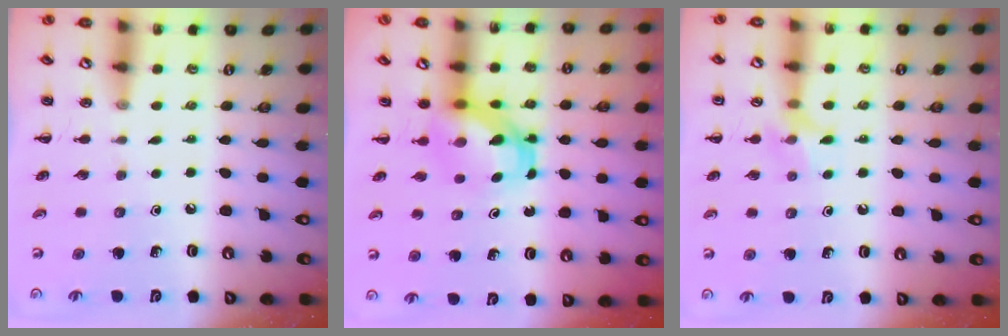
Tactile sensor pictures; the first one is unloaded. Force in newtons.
{"total": 5.2, "press": 5.2, "slide": 0.4}
{"total": 7.8, "press": 7.7, "slide": 0.9}